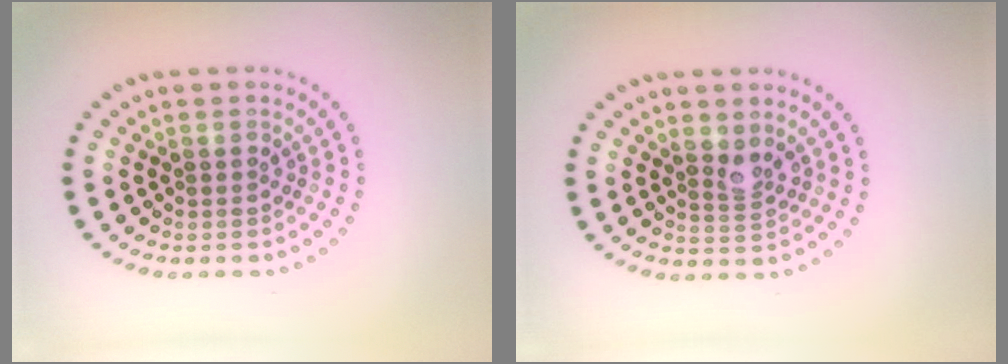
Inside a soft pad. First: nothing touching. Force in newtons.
{"total": 1.8, "press": 1.7, "slide": 0.7}